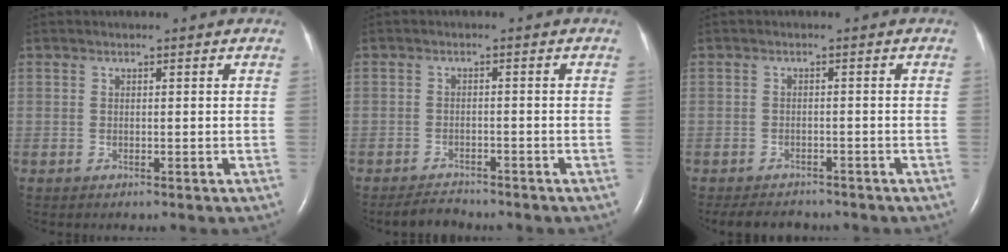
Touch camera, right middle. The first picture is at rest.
{"total": 2.7, "force": [-2.6, 0.6, 0.4], "torque": [-0.016, -0.010, -0.044]}
{"total": 6.3, "force": [-5.6, 2.2, 1.7], "torque": [-0.028, -0.007, -0.076]}